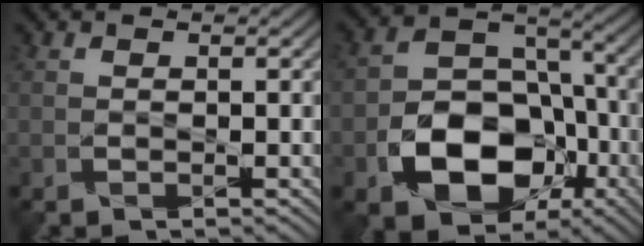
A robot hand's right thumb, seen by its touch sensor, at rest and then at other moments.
{"total": 13.3, "force": [-5.3, 9.5, 7.8], "torque": [-0.143, -0.028, -0.097]}